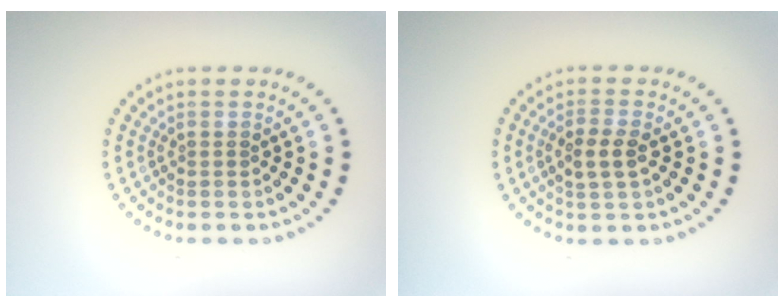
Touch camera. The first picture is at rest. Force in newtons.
{"total": 2.5, "press": 2.5, "slide": 0.6}